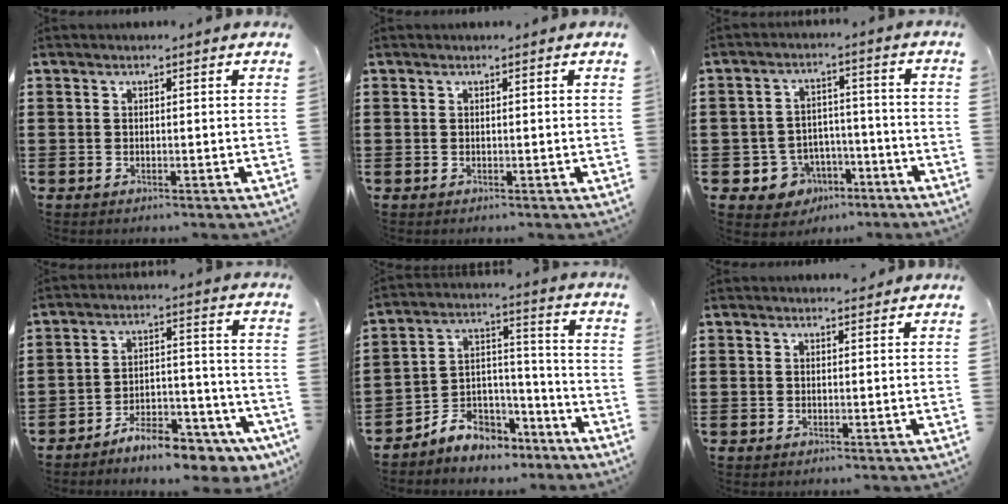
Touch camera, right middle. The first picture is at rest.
{"total": 0.0}
{"total": 5.3, "force": [-3.5, 3.8, 1.1], "torque": [-0.042, 0.012, -0.069]}
{"total": 8.4, "force": [-7.7, 1.5, 3.1], "torque": [-0.044, 0.022, -0.141]}
{"total": 6.4, "force": [-5.9, 2.4, 0.2], "torque": [-0.009, 0.016, -0.118]}
{"total": 0.7, "force": [0.6, 0.4, 0.0], "torque": [0.005, -0.002, 0.011]}